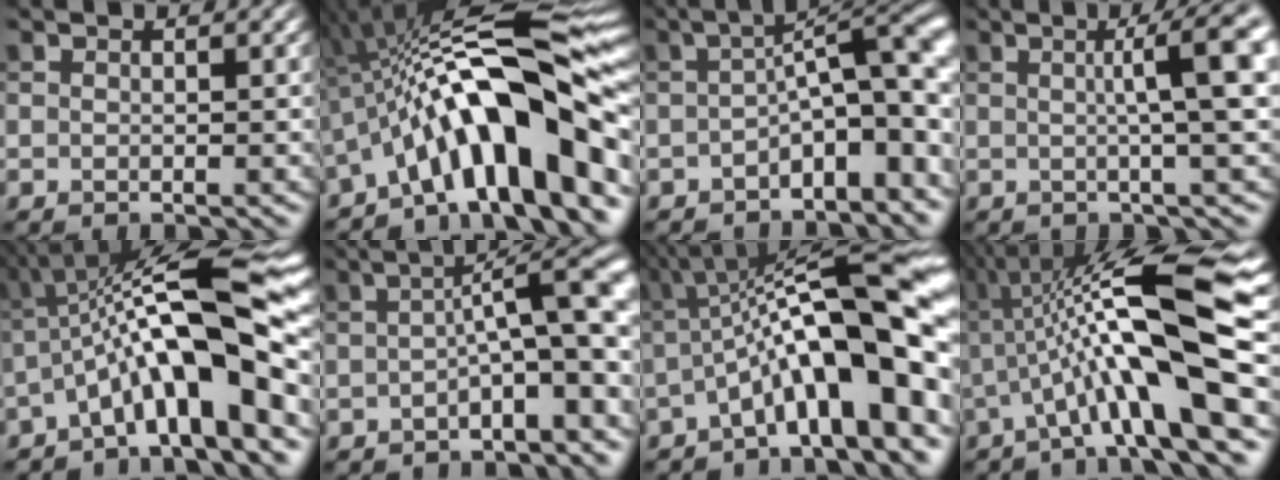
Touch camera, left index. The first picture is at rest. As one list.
[{"total": 15.0, "force": [-3.8, 4.0, 14.0], "torque": [-0.187, 0.032, -0.068]}, {"total": 8.8, "force": [-2.0, 2.9, 8.1], "torque": [-0.105, 0.017, -0.039]}, {"total": 7.1, "force": [1.0, 1.2, 6.9], "torque": [-0.081, 0.018, 0.013]}, {"total": 10.9, "force": [-2.3, 2.2, 10.4], "torque": [-0.157, 0.026, -0.048]}, {"total": 7.8, "force": [-0.8, 1.7, 7.5], "torque": [-0.095, 0.020, -0.022]}, {"total": 13.4, "force": [-1.7, 2.9, 13.0], "torque": [-0.188, 0.032, -0.032]}, {"total": 11.8, "force": [-0.6, 1.8, 11.7], "torque": [-0.191, 0.024, -0.016]}]